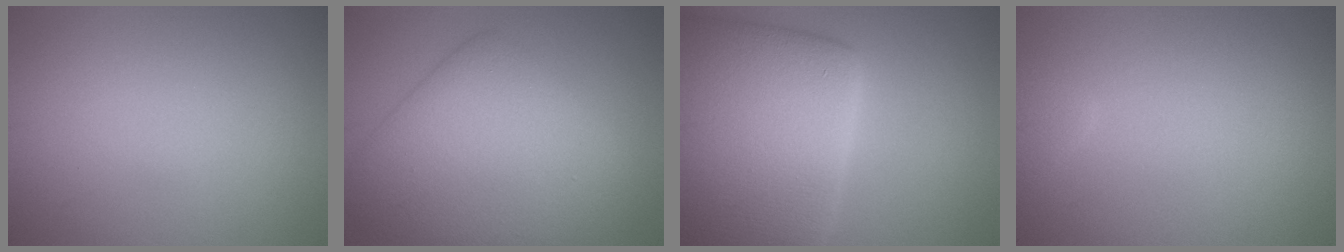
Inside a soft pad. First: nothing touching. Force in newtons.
{"total": 8.6, "press": 8.6, "slide": 0.2}
{"total": 16.2, "press": 16.1, "slide": 1.5}
{"total": 1.1, "press": 1.1, "slide": 0.1}